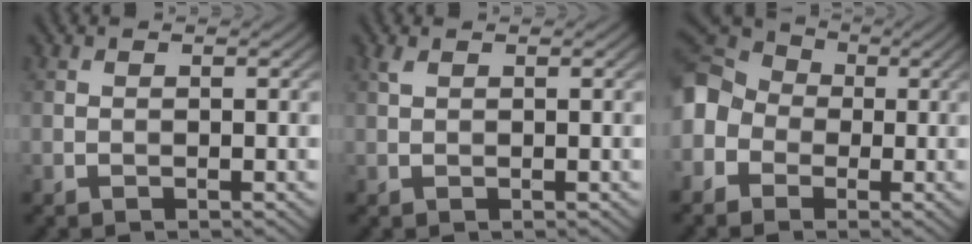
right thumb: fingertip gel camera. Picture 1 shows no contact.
{"total": 0.8, "force": [0.5, 0.3, 0.6], "torque": [-0.019, 0.003, 0.011]}
{"total": 9.1, "force": [-1.8, 7.7, 4.5], "torque": [-0.140, -0.005, -0.060]}